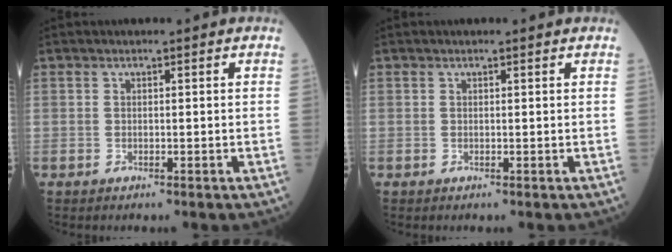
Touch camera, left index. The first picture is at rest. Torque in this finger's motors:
{"motor_torque": [0.03, -0.03, 0.00, -0.01]}